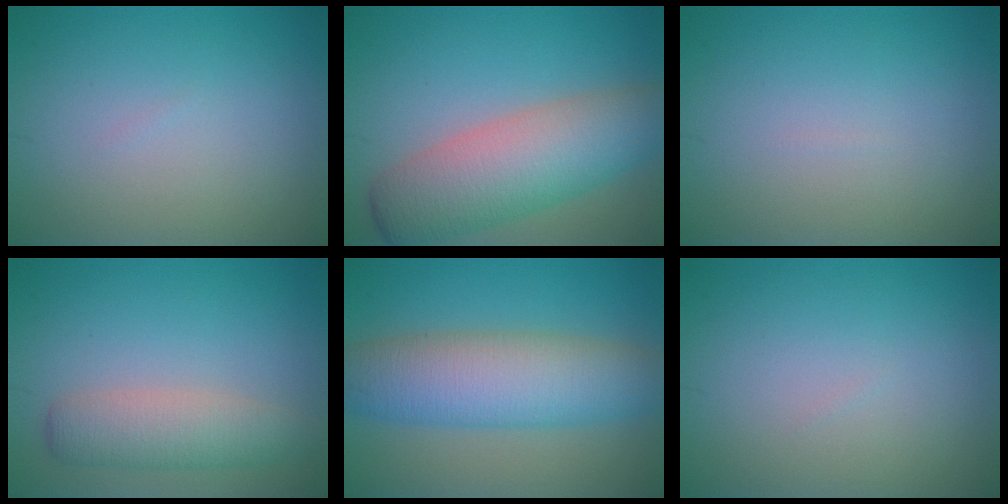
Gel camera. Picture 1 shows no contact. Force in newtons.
{"total": 8.1, "press": 8.1, "slide": 0.2}
{"total": 0.0}
{"total": 3.8, "press": 3.8, "slide": 0.1}
{"total": 8.4, "press": 8.3, "slide": 0.2}
{"total": 0.0}